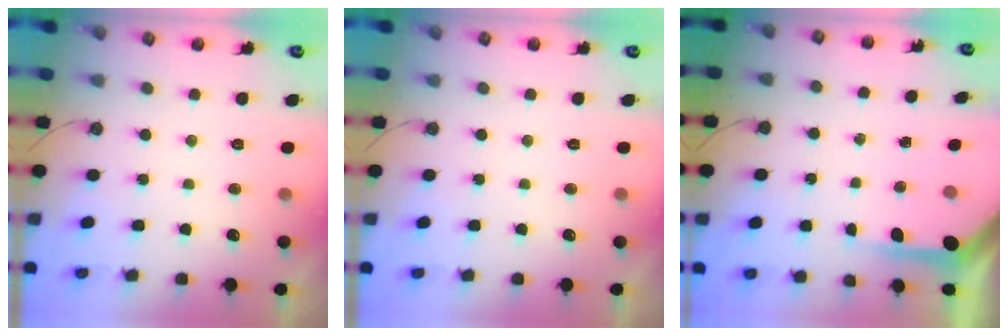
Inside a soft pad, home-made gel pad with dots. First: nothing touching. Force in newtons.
{"total": 0.0}
{"total": 5.7, "press": 5.7, "slide": 0.4}